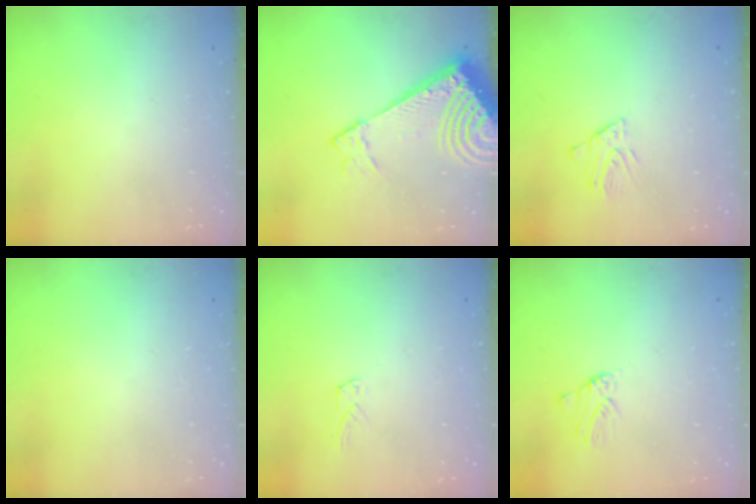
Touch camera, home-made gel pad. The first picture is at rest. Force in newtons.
{"total": 10.5, "press": 10.4, "slide": 1.4}
{"total": 2.5, "press": 2.5, "slide": 0.2}
{"total": 2.5, "press": 2.4, "slide": 0.3}
{"total": 1.8, "press": 1.7, "slide": 0.1}
{"total": 0.0}